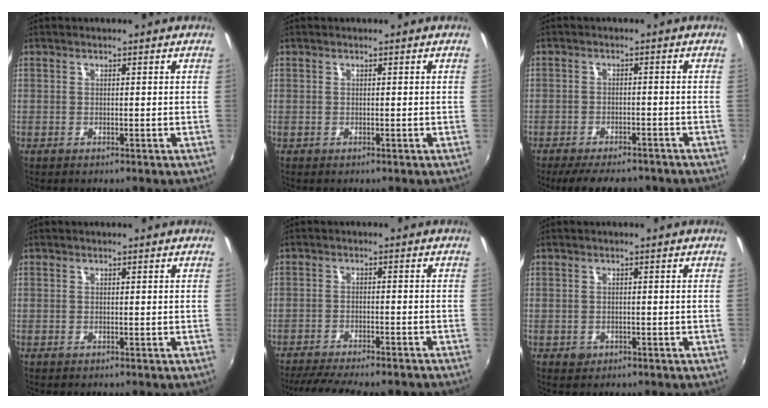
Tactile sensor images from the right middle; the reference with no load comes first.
{"total": 0.0}
{"total": 9.7, "force": [-7.8, 3.6, 4.5], "torque": [-0.099, -0.011, -0.115]}
{"total": 0.0}
{"total": 13.5, "force": [-11.7, 2.1, 6.4], "torque": [-0.133, -0.028, -0.169]}
{"total": 1.5, "force": [-0.6, 1.3, 0.4], "torque": [-0.008, -0.003, -0.007]}